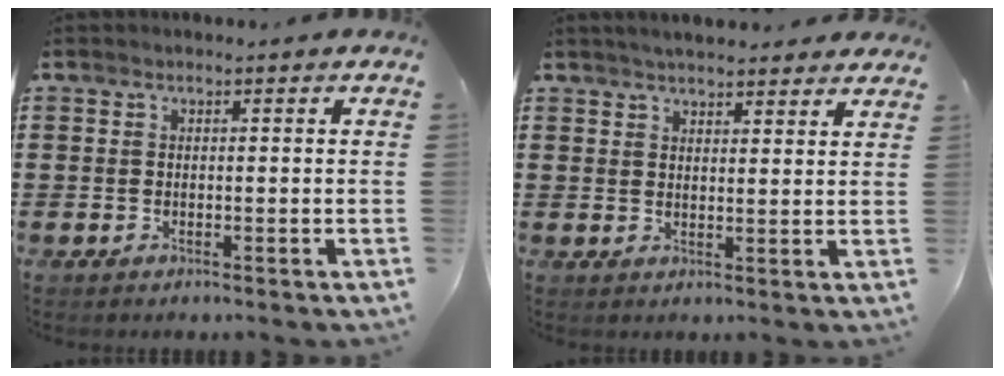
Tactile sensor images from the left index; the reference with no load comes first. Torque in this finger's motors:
{"motor_torque": [1.20, -0.94, 0.24, 0.10]}